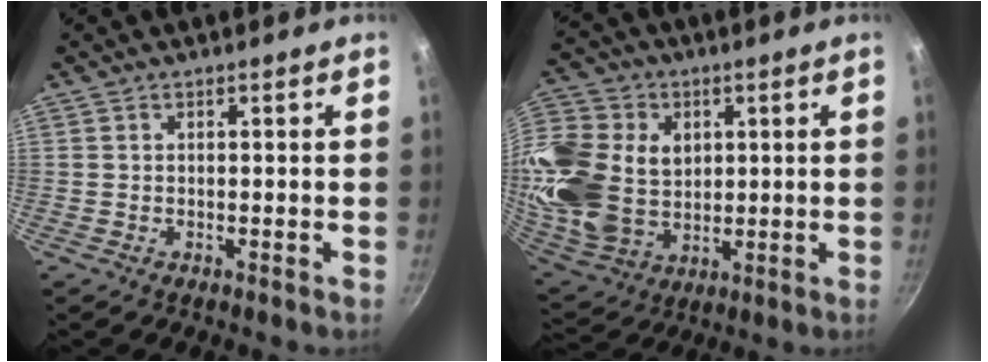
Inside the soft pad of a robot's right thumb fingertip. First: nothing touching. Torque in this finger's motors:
{"motor_torque": [0.13, 0.77, 0.34, 0.26, 0.52]}